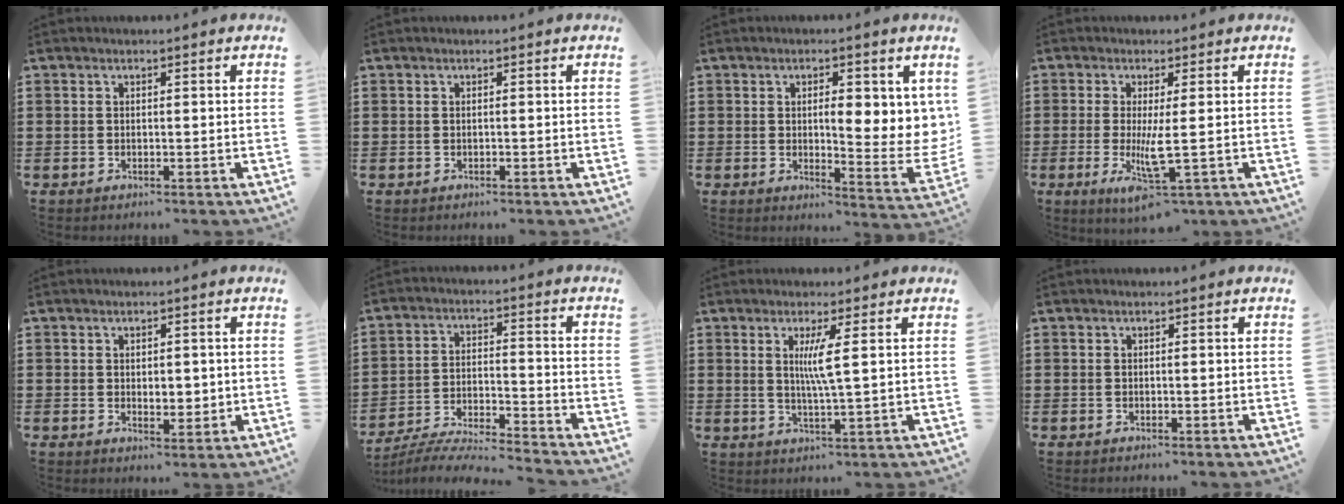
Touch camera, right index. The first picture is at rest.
{"total": 0.0}
{"total": 8.8, "force": [2.3, 2.1, 8.2], "torque": [-0.118, -0.023, 0.029]}
{"total": 6.4, "force": [-1.7, 1.0, 6.1], "torque": [-0.133, -0.026, -0.031]}
{"total": 2.8, "force": [0.3, 1.8, 2.1], "torque": [-0.029, 0.002, 0.000]}
{"total": 6.7, "force": [-6.6, -0.1, 1.5], "torque": [-0.031, 0.000, -0.130]}
{"total": 4.4, "force": [1.2, -0.2, 4.2], "torque": [-0.086, -0.007, 0.017]}
{"total": 0.0}